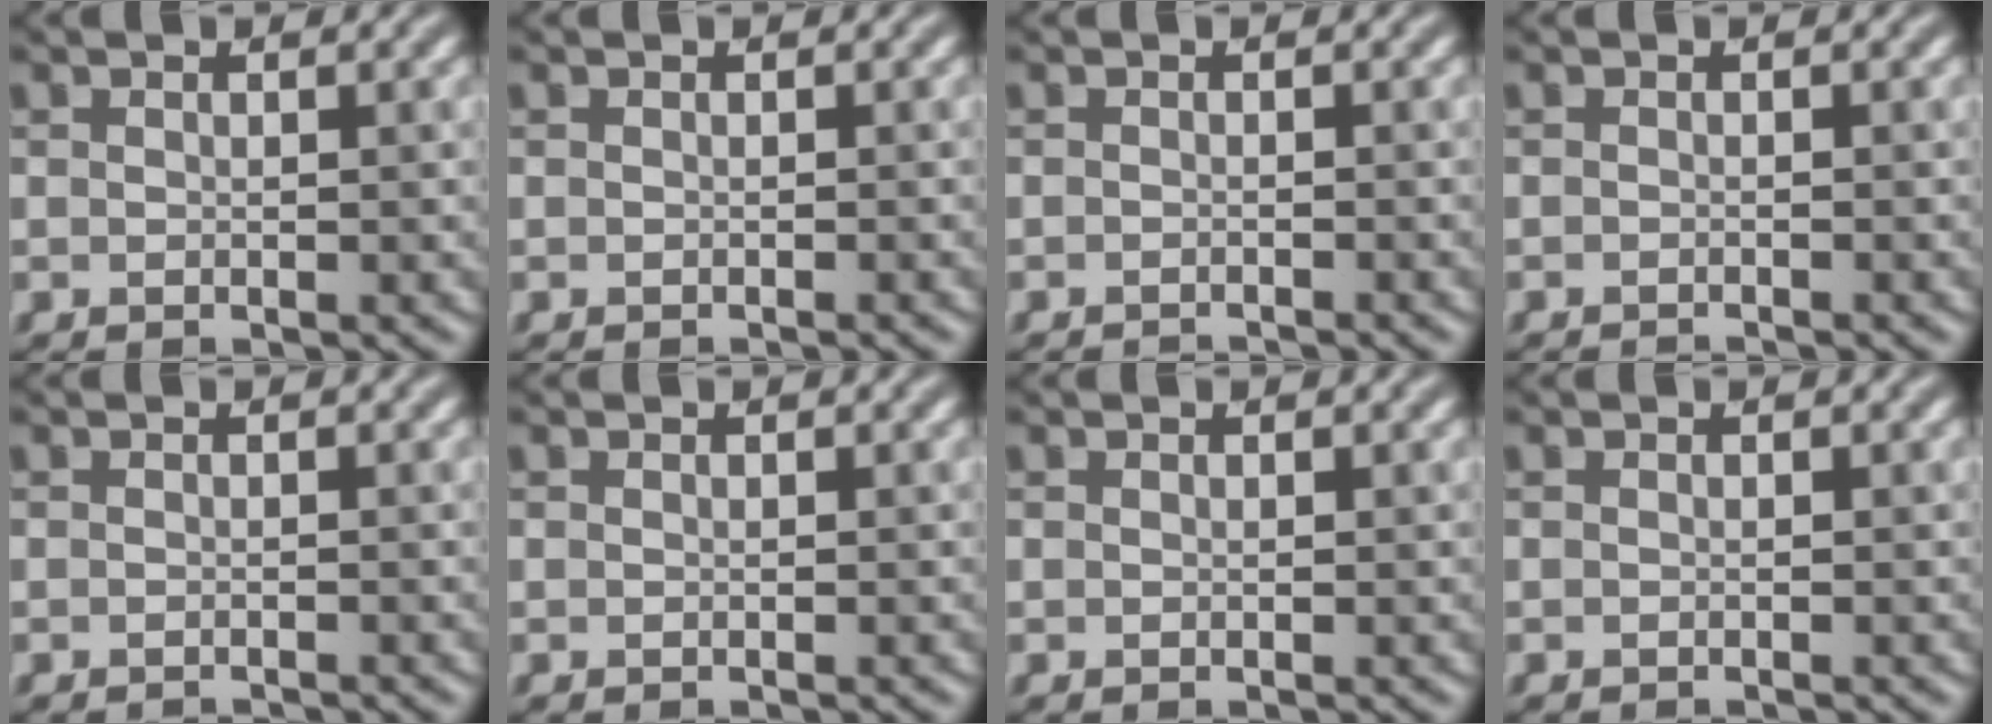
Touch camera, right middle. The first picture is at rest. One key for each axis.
{"total": 0.6, "fx": -0.6, "fy": 0.1, "fz": 0.2, "tx": 0.001, "ty": 0.001, "tz": -0.010}
{"total": 2.2, "fx": -2.1, "fy": 0.2, "fz": 0.5, "tx": 0.002, "ty": -0.009, "tz": -0.031}
{"total": 1.8, "fx": -1.7, "fy": 0.3, "fz": 0.6, "tx": 0.002, "ty": -0.007, "tz": -0.027}
{"total": 1.4, "fx": -1.3, "fy": 0.2, "fz": 0.3, "tx": 0.006, "ty": -0.005, "tz": -0.021}
{"total": 0.0}
{"total": 0.0}
{"total": 0.6, "fx": -0.6, "fy": 0.1, "fz": 0.1, "tx": 0.003, "ty": -0.003, "tz": -0.010}